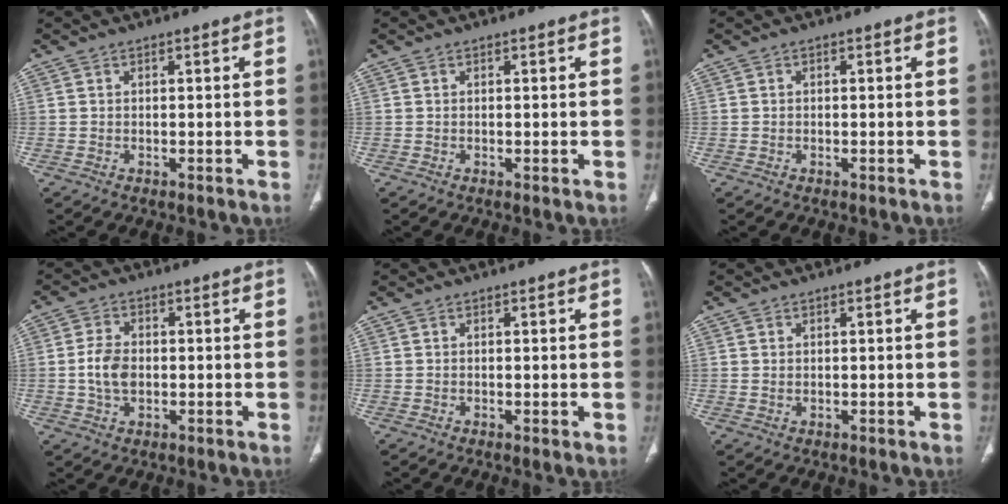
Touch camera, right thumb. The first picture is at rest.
{"total": 0.5, "force": [0.0, 0.1, 0.5], "torque": [-0.014, -0.003, 0.000]}
{"total": 0.0}
{"total": 5.7, "force": [-0.5, 3.8, 4.2], "torque": [-0.081, 0.008, -0.011]}
{"total": 0.8, "force": [0.0, 0.1, 0.8], "torque": [-0.019, -0.005, 0.000]}
{"total": 0.6, "force": [0.2, 0.4, 0.4], "torque": [-0.007, 0.000, 0.005]}